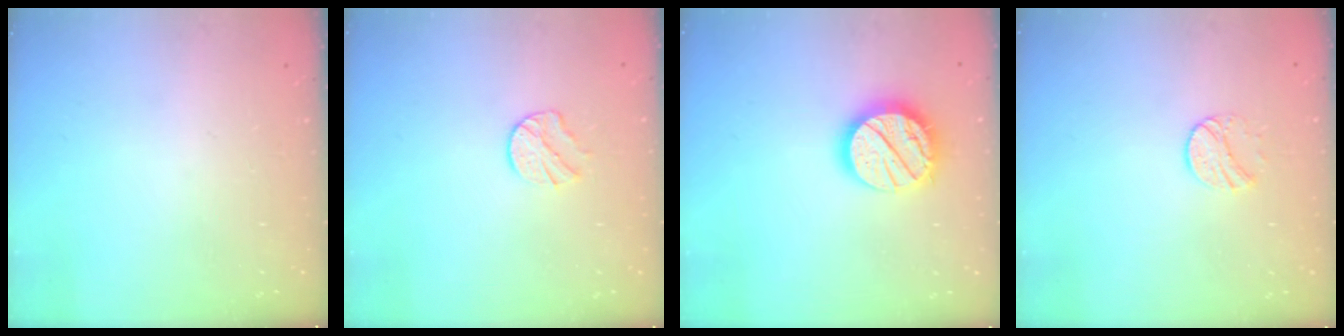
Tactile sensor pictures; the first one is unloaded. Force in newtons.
{"total": 6.1, "press": 6.1, "slide": 0.7}
{"total": 17.5, "press": 17.4, "slide": 1.4}
{"total": 7.6, "press": 7.6, "slide": 0.6}